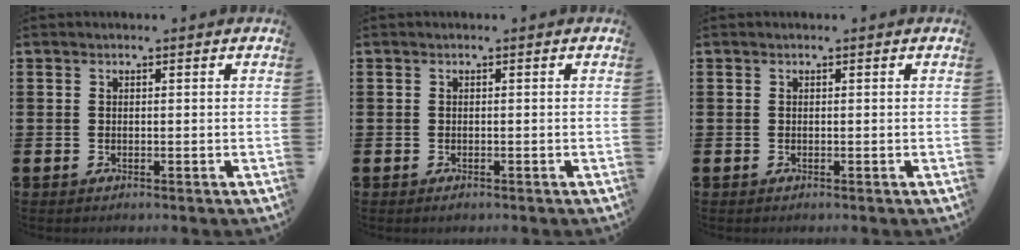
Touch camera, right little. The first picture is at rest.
{"total": 0.0}
{"total": 0.0}